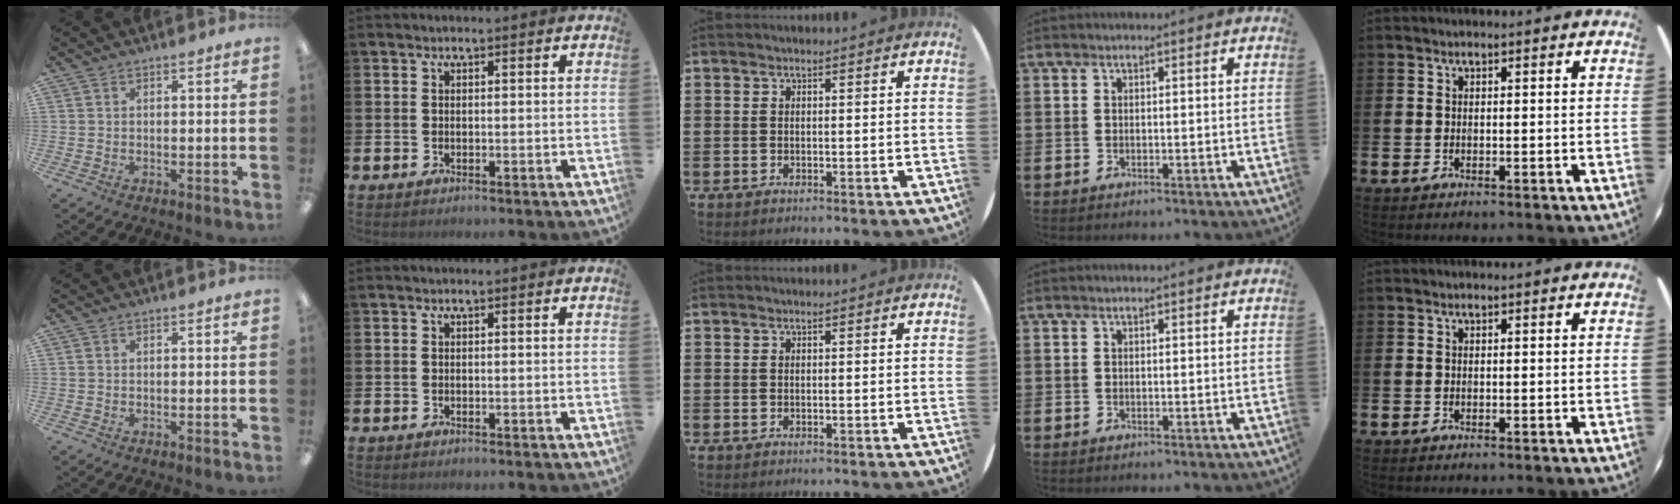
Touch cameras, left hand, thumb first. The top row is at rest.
{}